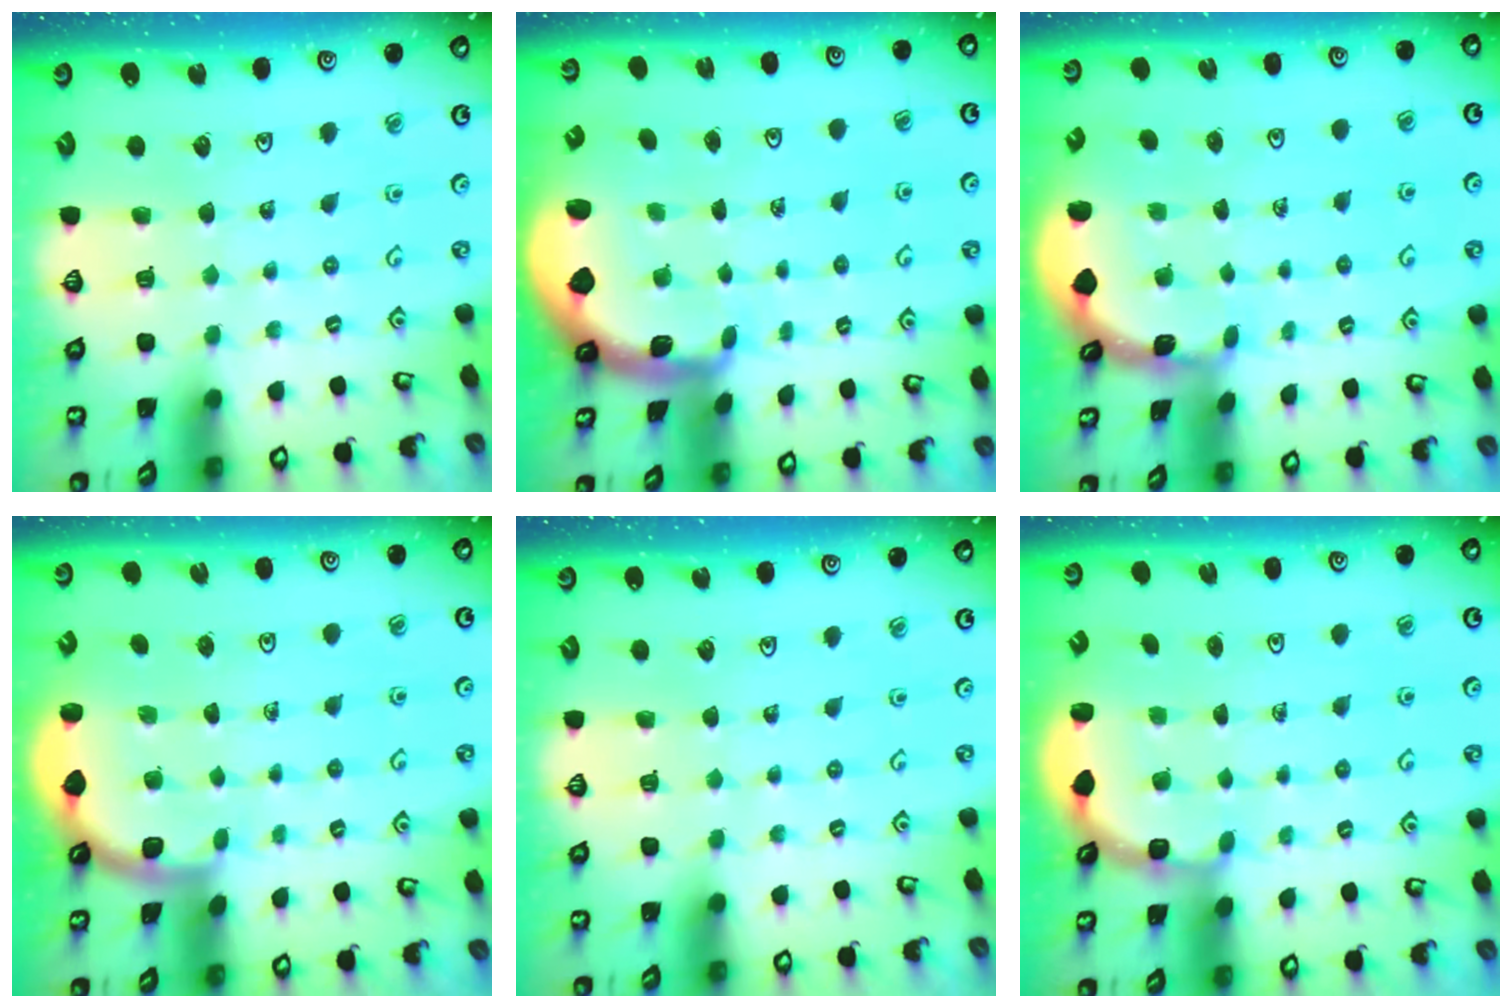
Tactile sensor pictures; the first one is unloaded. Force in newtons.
{"total": 1.9, "press": 1.9, "slide": 0.4}
{"total": 1.5, "press": 1.5, "slide": 0.2}
{"total": 1.7, "press": 1.7, "slide": 0.0}
{"total": 0.0}
{"total": 3.0, "press": 2.3, "slide": 1.8}